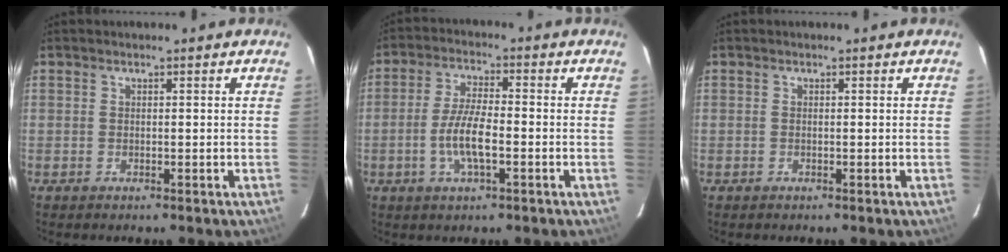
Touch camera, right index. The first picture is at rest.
{"total": 7.2, "force": [-2.2, 1.8, 6.6], "torque": [-0.134, -0.001, -0.044]}
{"total": 0.0}